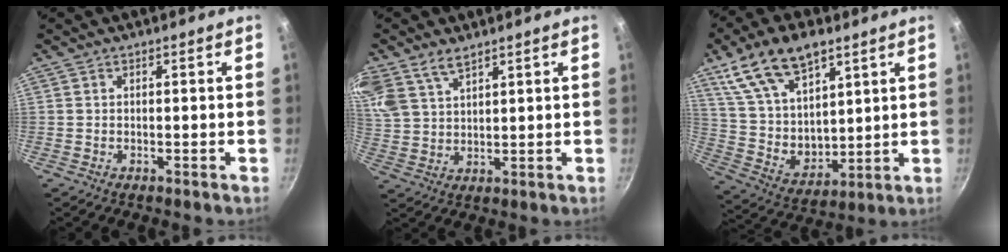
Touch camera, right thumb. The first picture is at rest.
{"total": 10.1, "force": [6.8, 5.4, 5.2], "torque": [-0.114, -0.004, 0.147]}
{"total": 18.9, "force": [10.5, 10.5, 11.7], "torque": [-0.178, -0.042, 0.210]}